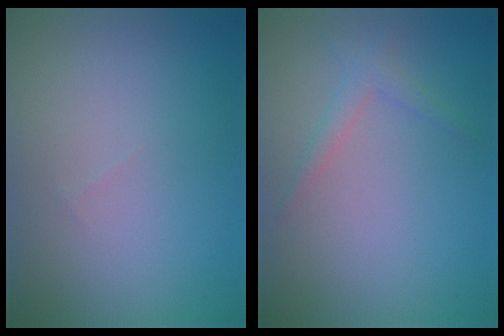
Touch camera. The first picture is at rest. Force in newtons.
{"total": 1.4, "press": 1.4, "slide": 0.1}